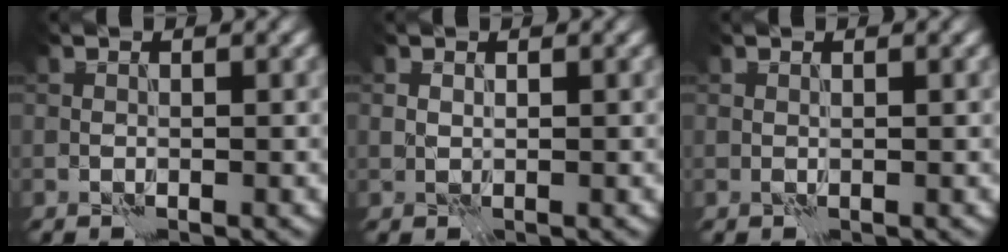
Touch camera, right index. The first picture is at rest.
{"total": 0.5, "force": [0.1, 0.4, 0.3], "torque": [-0.008, 0.000, 0.004]}
{"total": 0.0}